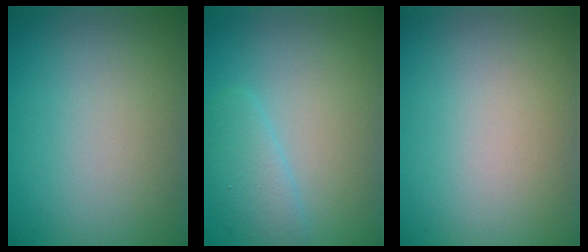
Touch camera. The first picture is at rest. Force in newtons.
{"total": 2.2, "press": 2.2, "slide": 0.2}
{"total": 0.0}